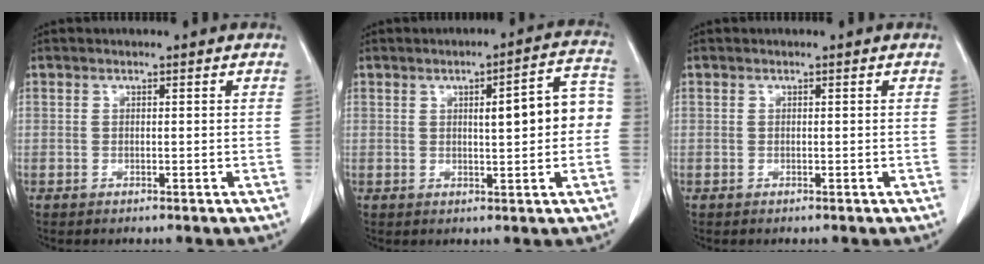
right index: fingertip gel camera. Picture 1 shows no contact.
{"total": 8.4, "force": [0.5, 1.7, 8.2], "torque": [-0.106, 0.028, 0.006]}
{"total": 0.0}